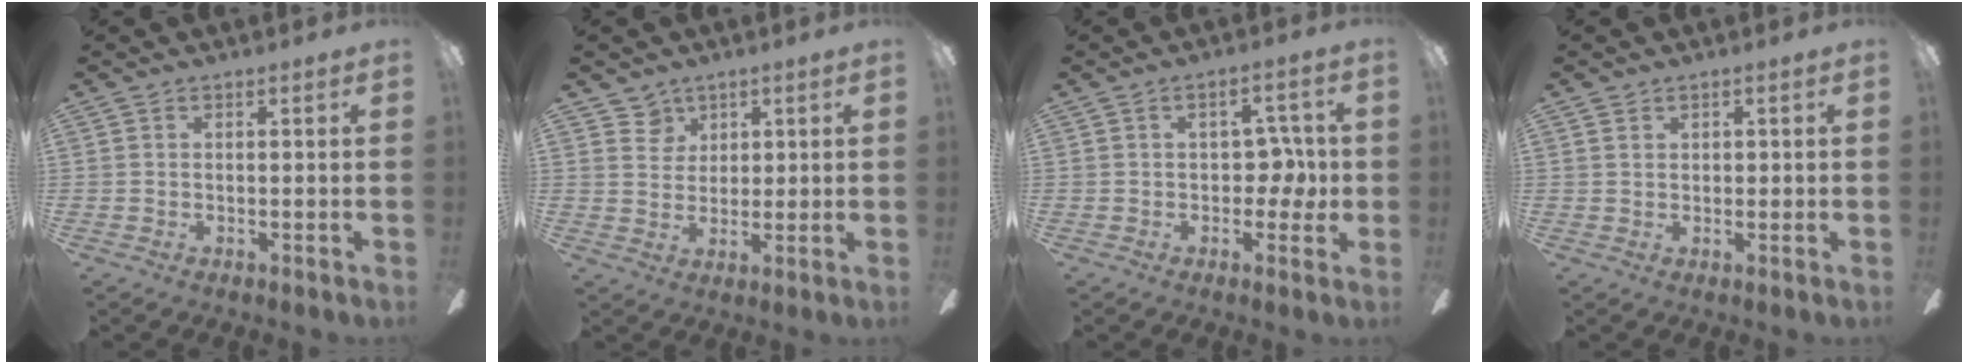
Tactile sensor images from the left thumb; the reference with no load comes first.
{"total": 4.7, "force": [3.0, 3.6, 0.0], "torque": [-0.004, -0.008, 0.054]}
{"total": 7.3, "force": [0.3, 4.7, 5.5], "torque": [-0.080, 0.011, 0.001]}
{"total": 1.1, "force": [0.7, 0.9, 0.3], "torque": [-0.006, 0.003, 0.013]}